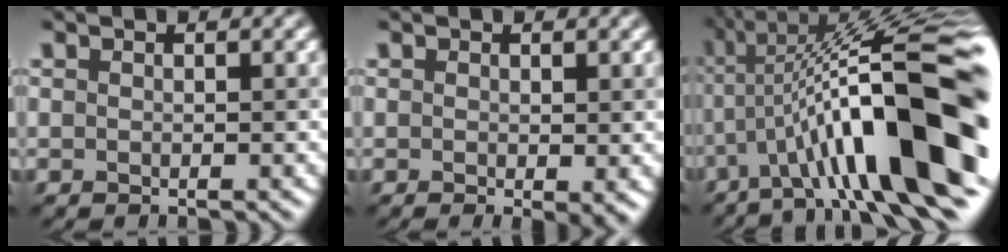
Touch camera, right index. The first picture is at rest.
{"total": 1.6, "force": [-0.3, 0.0, 1.6], "torque": [-0.017, -0.003, 0.006]}
{"total": 15.8, "force": [-2.5, 4.6, 15.0], "torque": [-0.227, 0.040, -0.035]}